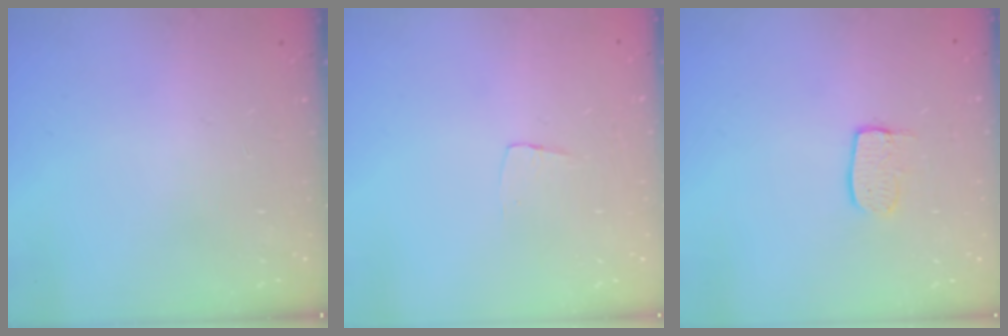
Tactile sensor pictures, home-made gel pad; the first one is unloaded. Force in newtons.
{"total": 3.3, "press": 3.3, "slide": 0.2}
{"total": 6.0, "press": 6.0, "slide": 0.3}